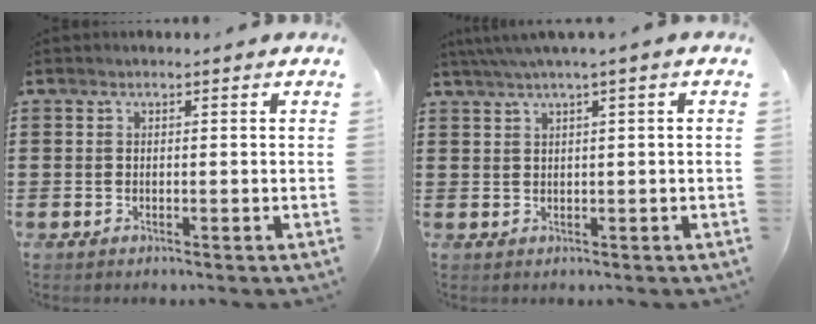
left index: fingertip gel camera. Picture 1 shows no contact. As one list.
[{"total": 2.1, "force": [0.8, -0.3, 1.9], "torque": [-0.033, -0.003, 0.015]}]